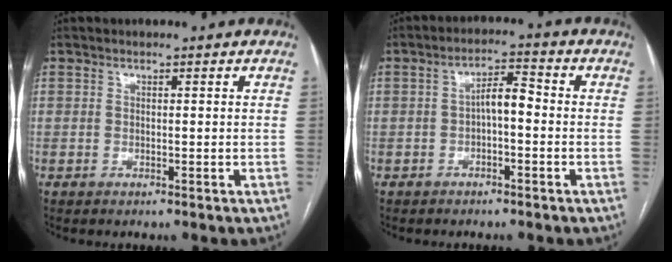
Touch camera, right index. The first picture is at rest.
{"total": 4.3, "force": [-0.5, 1.5, 4.0], "torque": [-0.068, 0.020, -0.009]}